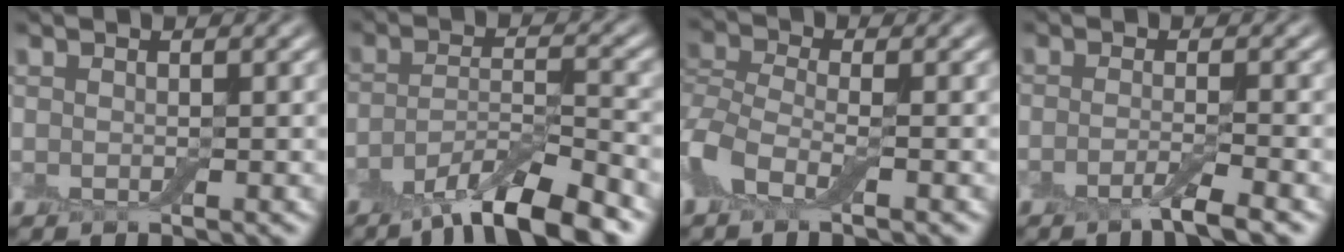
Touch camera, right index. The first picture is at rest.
{"total": 7.8, "force": [-5.4, 1.9, 5.4], "torque": [-0.086, -0.002, -0.096]}
{"total": 5.1, "force": [-2.4, 2.6, 3.7], "torque": [-0.078, 0.004, -0.066]}
{"total": 2.7, "force": [-1.5, 0.4, 2.2], "torque": [-0.029, -0.003, -0.040]}